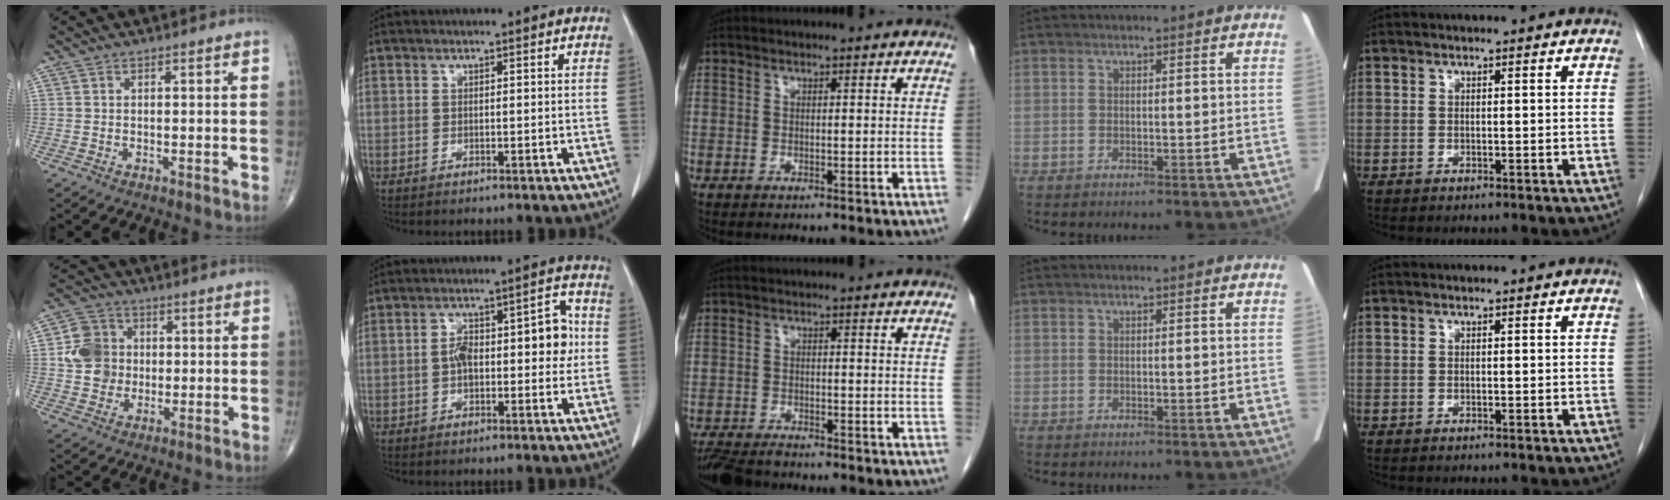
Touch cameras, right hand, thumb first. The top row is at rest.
{"thumb": {"total": 8.5, "force": [0.3, 7.7, 3.6], "torque": [-0.044, 0.010, -0.002]}, "index": {"total": 9.1, "force": [0.0, 3.6, 8.3], "torque": [-0.125, 0.037, 0.001]}, "middle": {"total": 6.6, "force": [-5.8, 1.6, 2.7], "torque": [-0.043, -0.016, -0.098]}}